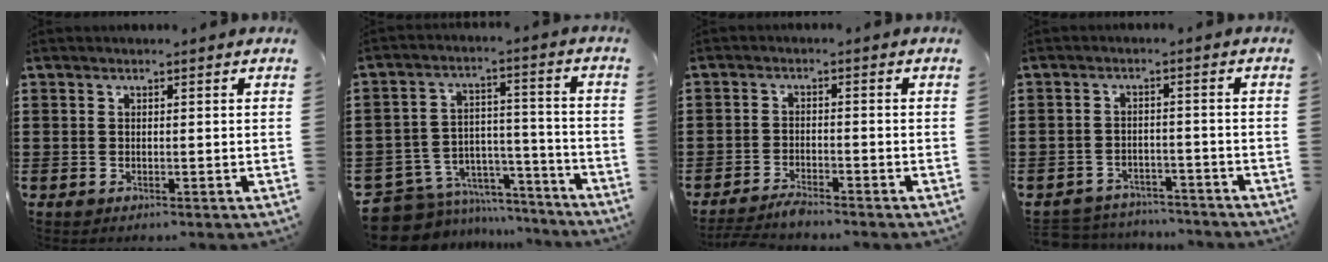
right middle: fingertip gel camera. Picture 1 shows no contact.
{"total": 7.9, "force": [-7.1, 3.4, 1.2], "torque": [-0.043, 0.007, -0.139]}
{"total": 2.5, "force": [-2.4, 0.0, 0.7], "torque": [-0.022, -0.001, -0.050]}
{"total": 3.6, "force": [-3.6, 0.5, -0.1], "torque": [-0.006, -0.001, -0.076]}